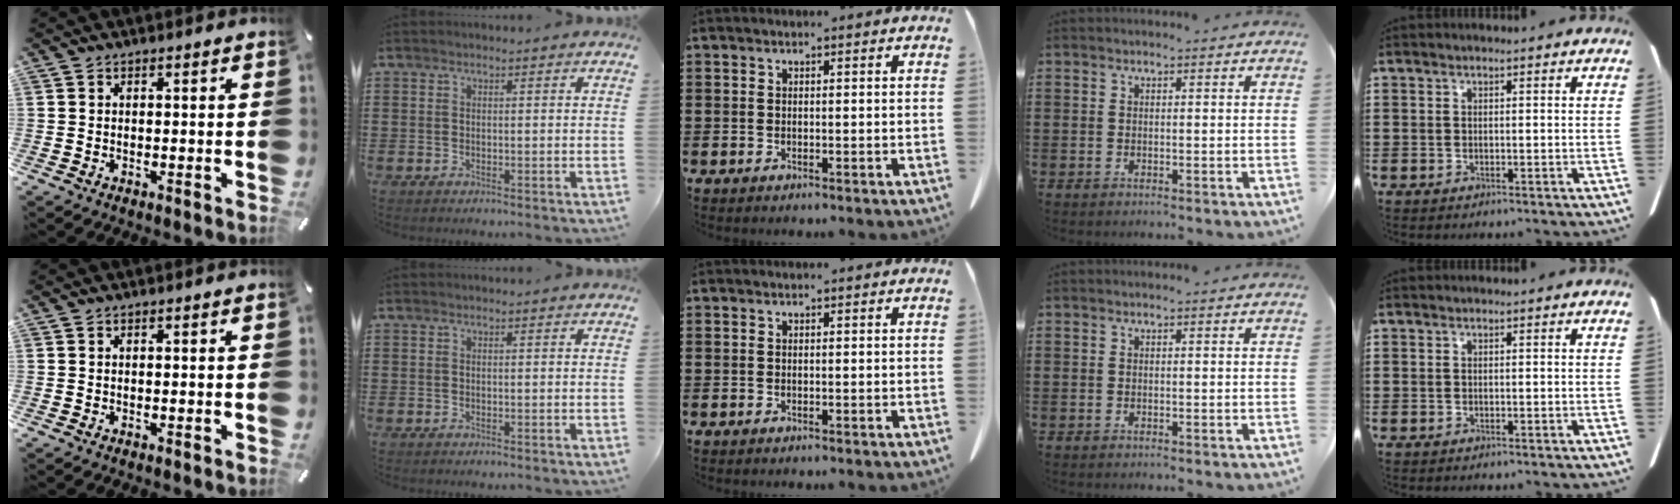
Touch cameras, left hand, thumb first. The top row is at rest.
{}